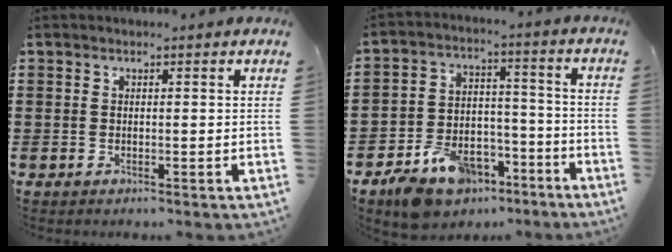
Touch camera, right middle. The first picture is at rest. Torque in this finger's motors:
{"motor_torque": [1.11, -1.03, 0.35, 0.08]}